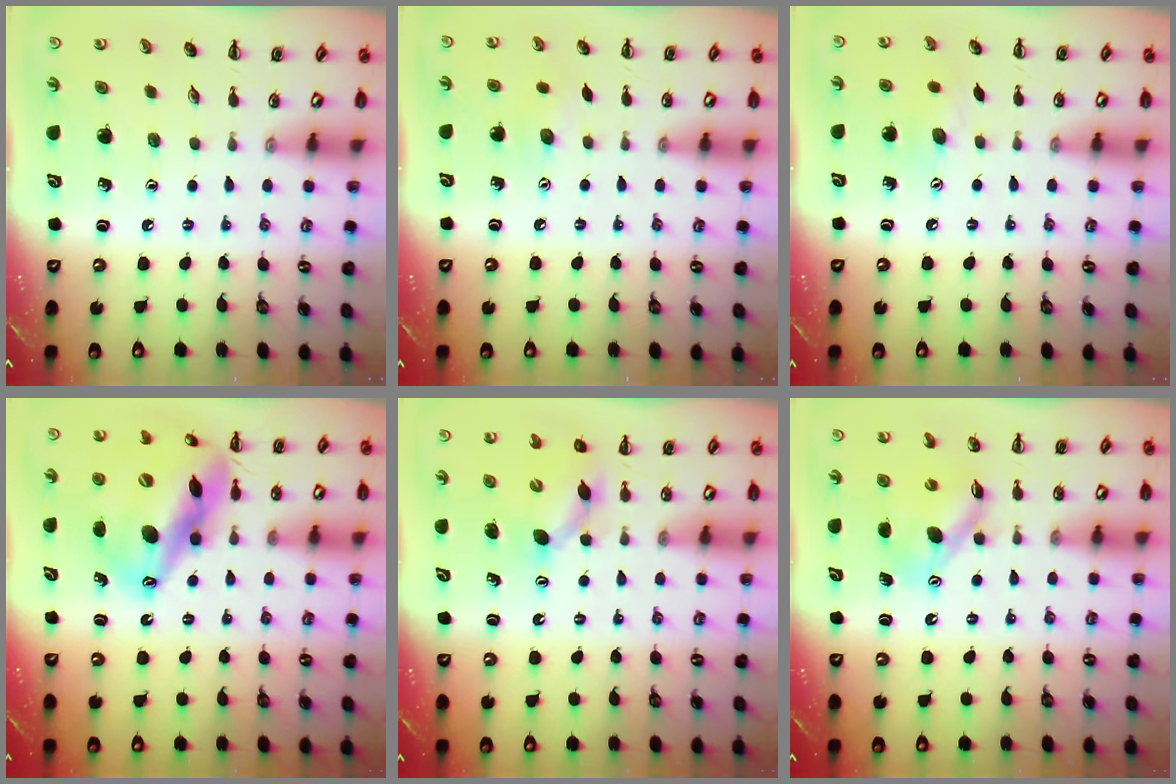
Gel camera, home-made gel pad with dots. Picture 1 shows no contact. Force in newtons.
{"total": 4.4, "press": 4.3, "slide": 1.0}
{"total": 6.7, "press": 6.6, "slide": 1.0}
{"total": 18.4, "press": 17.7, "slide": 5.1}
{"total": 5.0, "press": 4.8, "slide": 1.3}
{"total": 5.0, "press": 5.0, "slide": 0.7}